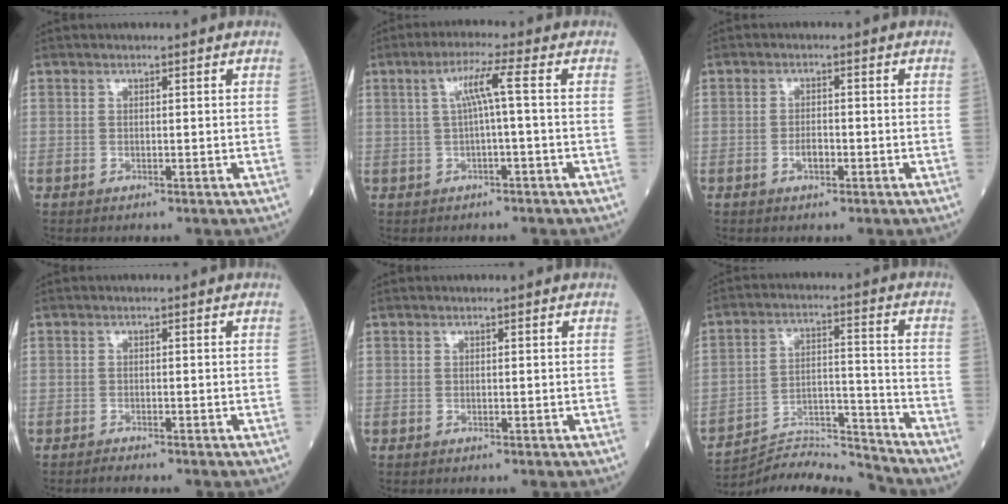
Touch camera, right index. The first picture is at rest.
{"total": 4.6, "force": [0.4, -0.6, 4.5], "torque": [-0.085, 0.015, 0.013]}
{"total": 2.2, "force": [-0.8, 0.9, 1.8], "torque": [-0.031, 0.003, -0.013]}
{"total": 1.4, "force": [-1.4, -0.2, 0.3], "torque": [-0.010, -0.002, -0.023]}
{"total": 0.0}
{"total": 12.1, "force": [-12.0, -1.7, -0.4], "torque": [0.000, 0.032, -0.209]}